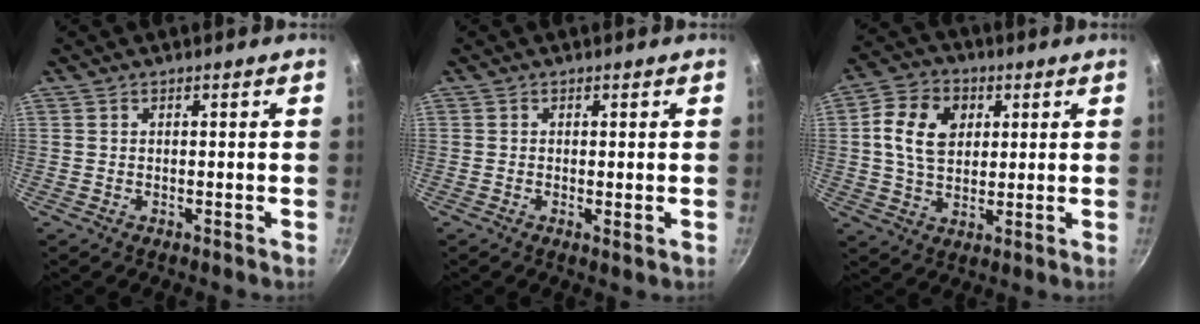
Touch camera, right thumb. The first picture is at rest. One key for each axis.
{"total": 0.9, "fx": -0.1, "fy": 0.1, "fz": 0.9, "tx": -0.017, "ty": -0.005, "tz": -0.003}
{"total": 11.1, "fx": 2.5, "fy": 8.2, "fz": 7.1, "tx": -0.111, "ty": 0.008, "tz": 0.037}